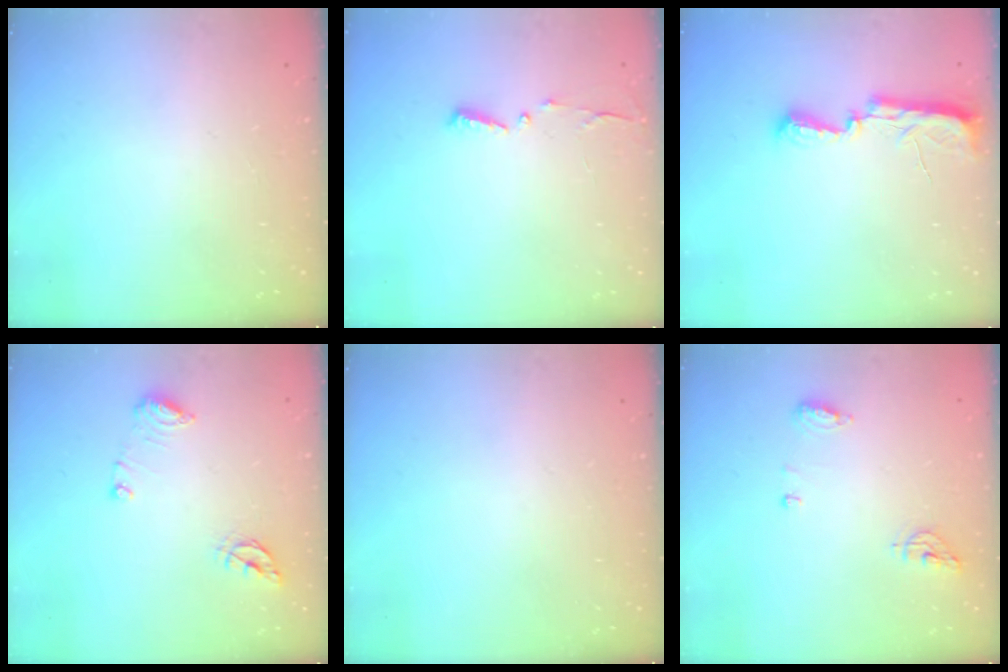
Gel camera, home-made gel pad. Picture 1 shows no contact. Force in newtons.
{"total": 3.9, "press": 3.9, "slide": 0.3}
{"total": 10.5, "press": 8.9, "slide": 5.5}
{"total": 8.7, "press": 8.6, "slide": 1.0}
{"total": 0.0}
{"total": 6.8, "press": 6.6, "slide": 1.8}